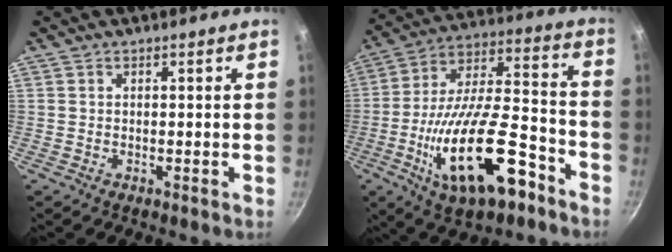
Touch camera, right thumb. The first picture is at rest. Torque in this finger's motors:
{"motor_torque": [0.39, 0.68, 2.05, -0.72, 0.30]}